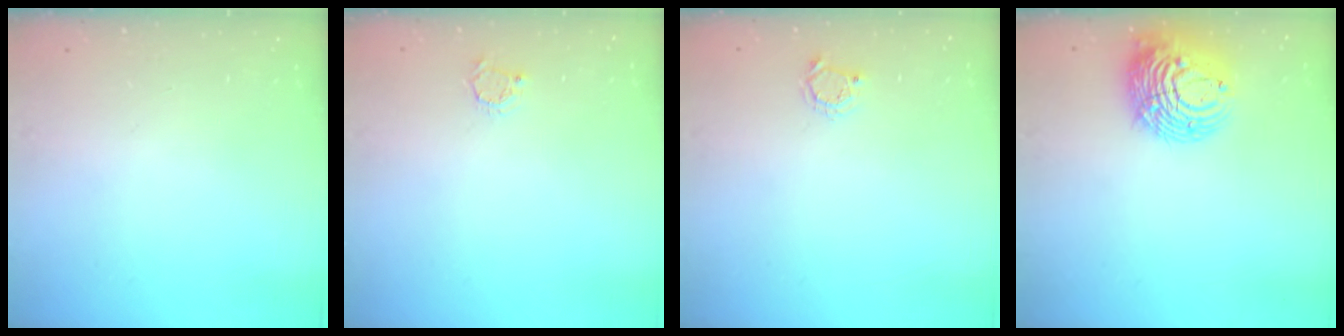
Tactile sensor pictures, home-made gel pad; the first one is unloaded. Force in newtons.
{"total": 2.9, "press": 2.8, "slide": 0.4}
{"total": 3.6, "press": 3.5, "slide": 0.4}
{"total": 13.4, "press": 13.3, "slide": 1.7}